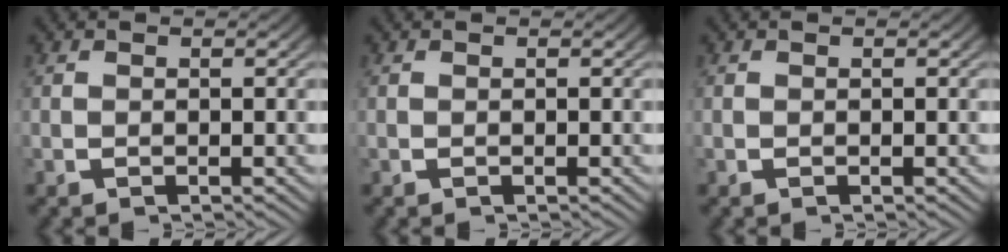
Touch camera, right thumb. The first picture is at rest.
{"total": 0.0}
{"total": 0.0}